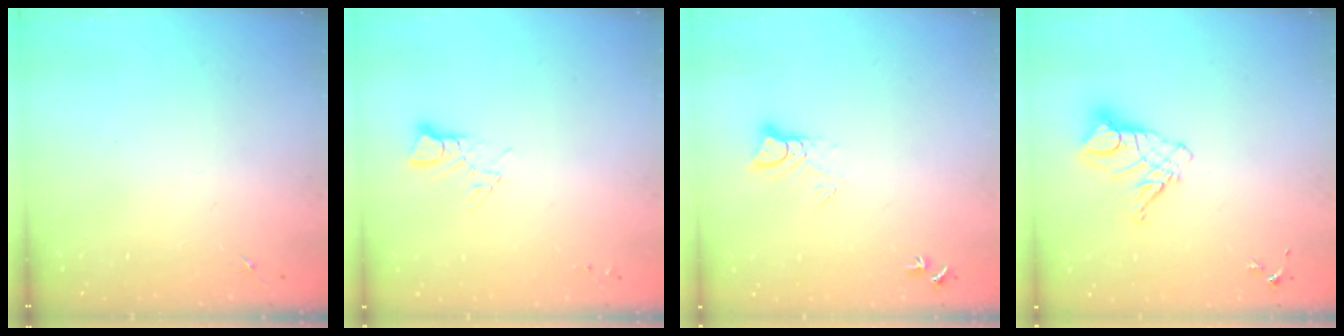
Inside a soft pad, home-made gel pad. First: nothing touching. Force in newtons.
{"total": 3.8, "press": 3.8, "slide": 0.3}
{"total": 4.3, "press": 4.3, "slide": 0.2}
{"total": 10.7, "press": 10.6, "slide": 1.1}